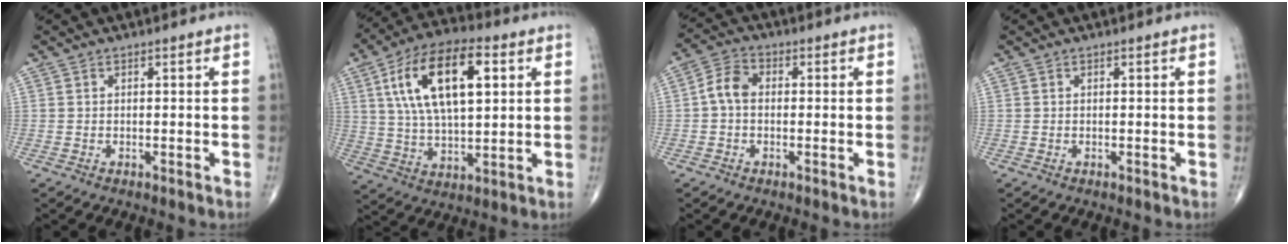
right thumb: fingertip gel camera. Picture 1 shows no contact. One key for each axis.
{"total": 18.5, "fx": 5.6, "fy": 8.5, "fz": 15.5, "tx": -0.268, "ty": 0.003, "tz": 0.097}
{"total": 4.9, "fx": -0.3, "fy": 3.4, "fz": 3.4, "tx": -0.060, "ty": 0.016, "tz": -0.016}
{"total": 0.0}